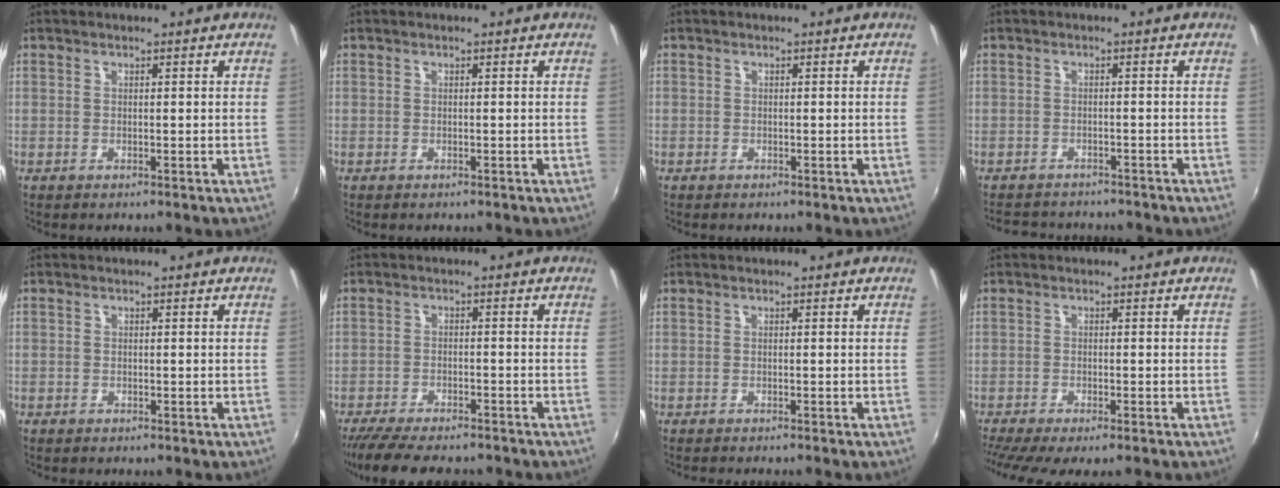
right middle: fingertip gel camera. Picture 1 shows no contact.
{"total": 0.0}
{"total": 0.8, "force": [-0.5, 0.6, 0.0], "torque": [-0.004, 0.000, -0.011]}
{"total": 8.0, "force": [-7.3, 2.4, 2.2], "torque": [-0.058, -0.008, -0.107]}
{"total": 1.0, "force": [-0.7, 0.7, 0.0], "torque": [-0.004, 0.002, -0.012]}
{"total": 12.3, "force": [-10.5, 3.0, 5.6], "torque": [-0.126, -0.027, -0.168]}
{"total": 1.6, "force": [-1.5, 0.1, 0.5], "torque": [-0.014, -0.012, -0.027]}
{"total": 6.3, "force": [-5.2, 0.4, 3.5], "torque": [-0.084, -0.033, -0.088]}